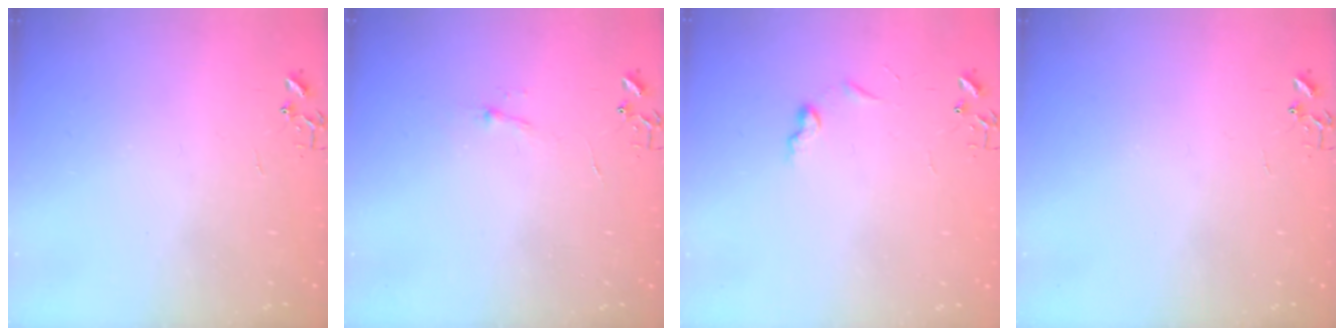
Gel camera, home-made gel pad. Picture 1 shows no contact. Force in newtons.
{"total": 4.5, "press": 4.5, "slide": 0.6}
{"total": 5.6, "press": 5.6, "slide": 0.7}
{"total": 0.0}